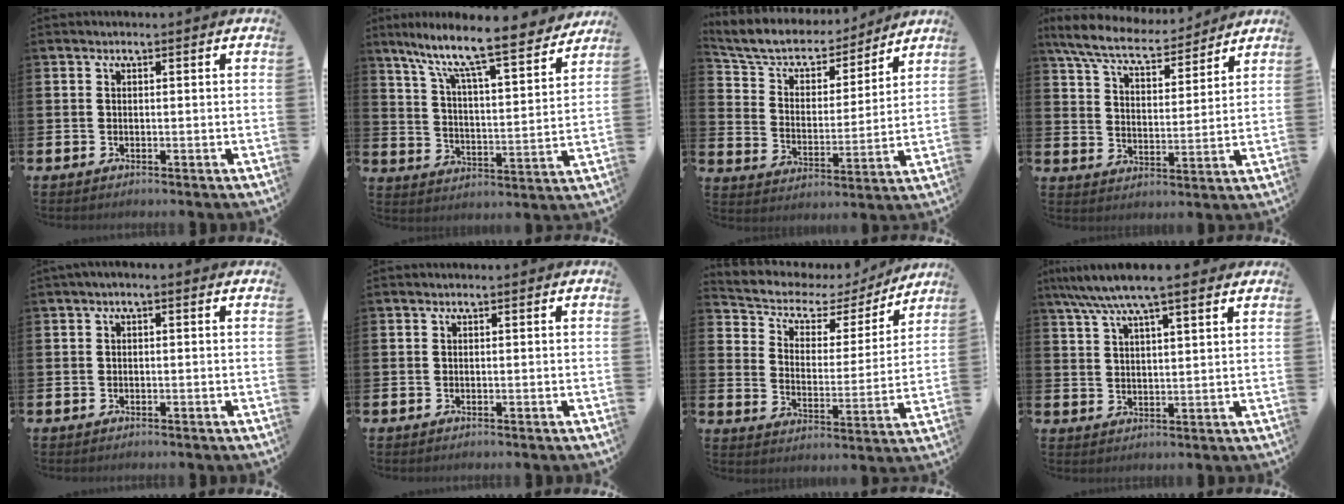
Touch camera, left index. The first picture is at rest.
{"total": 10.2, "force": [9.0, 0.8, 4.8], "torque": [-0.115, -0.073, 0.145]}
{"total": 7.6, "force": [7.0, 2.6, 1.6], "torque": [-0.072, -0.051, 0.120]}
{"total": 7.9, "force": [7.3, 1.6, 2.6], "torque": [-0.083, -0.042, 0.130]}
{"total": 0.6, "force": [-0.3, 0.1, 0.5], "torque": [-0.005, -0.002, -0.006]}
{"total": 0.0}
{"total": 5.4, "force": [4.2, 3.1, 1.5], "torque": [-0.058, -0.033, 0.063]}
{"total": 7.8, "force": [6.6, 1.1, 3.9], "torque": [-0.088, -0.019, 0.119]}